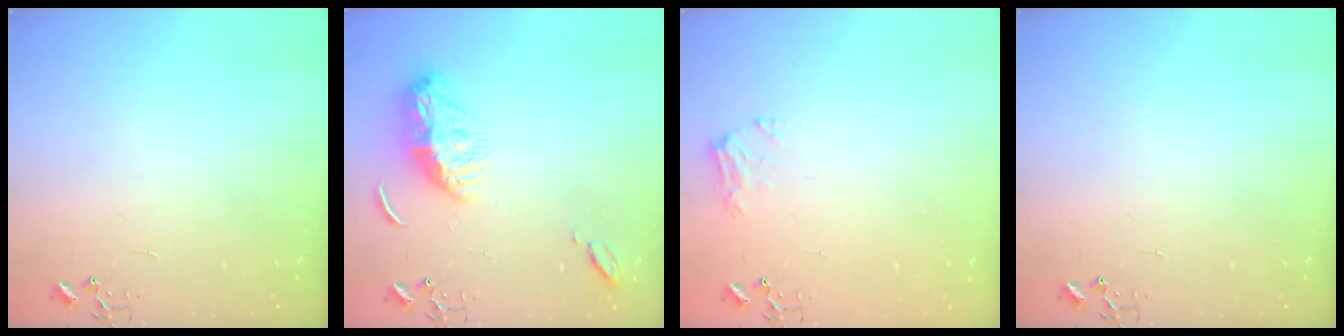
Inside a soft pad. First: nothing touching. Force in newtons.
{"total": 11.1, "press": 11.0, "slide": 1.0}
{"total": 9.0, "press": 8.9, "slide": 0.9}
{"total": 0.0}